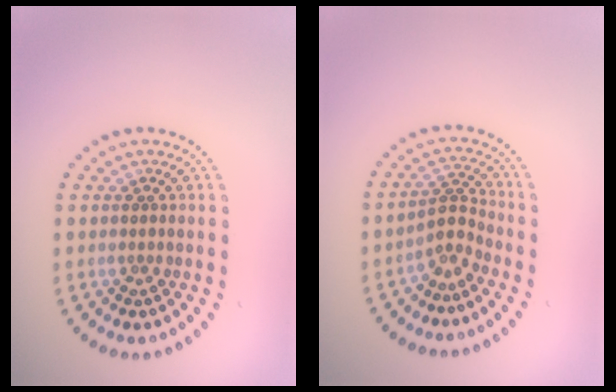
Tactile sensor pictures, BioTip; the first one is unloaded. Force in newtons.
{"total": 2.3, "press": 1.6, "slide": 1.7}